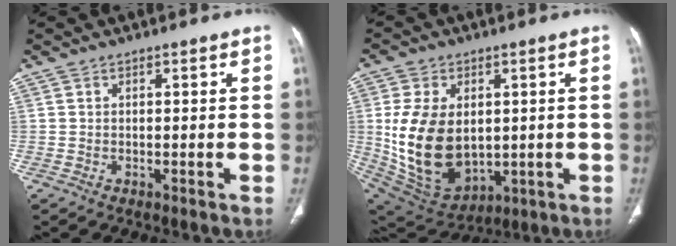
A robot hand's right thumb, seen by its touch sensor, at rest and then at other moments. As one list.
[{"total": 18.2, "force": [0.6, 12.3, 13.4], "torque": [-0.236, -0.015, 0.042]}]